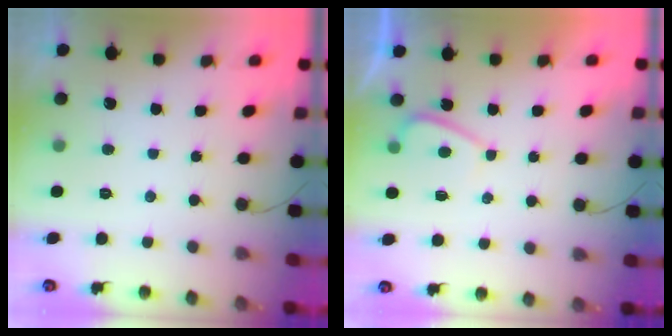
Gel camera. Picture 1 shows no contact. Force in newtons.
{"total": 1.9, "press": 1.8, "slide": 0.7}